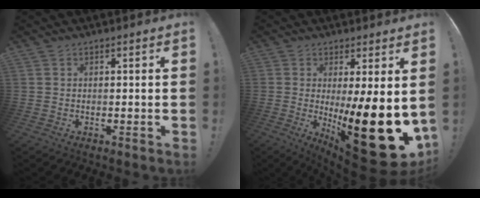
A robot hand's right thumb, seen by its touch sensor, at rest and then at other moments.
{"total": 22.2, "force": [-3.9, 5.7, 21.1], "torque": [-0.291, -0.019, -0.048]}